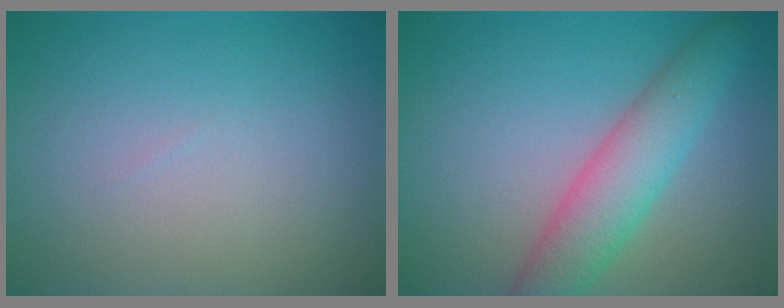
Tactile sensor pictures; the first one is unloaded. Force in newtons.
{"total": 5.2, "press": 5.2, "slide": 0.2}